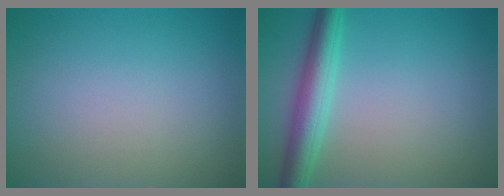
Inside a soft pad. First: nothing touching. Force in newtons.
{"total": 4.3, "press": 4.3, "slide": 0.1}